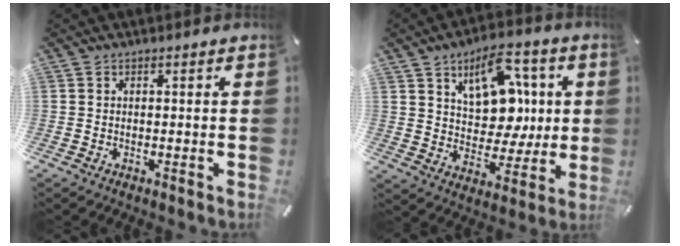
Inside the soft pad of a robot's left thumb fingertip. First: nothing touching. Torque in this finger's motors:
{"motor_torque": [1.24, 1.27, 0.27, -0.01, 0.13]}